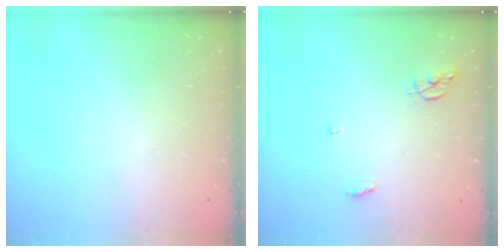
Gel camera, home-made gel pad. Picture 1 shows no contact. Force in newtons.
{"total": 5.2, "press": 5.2, "slide": 0.2}